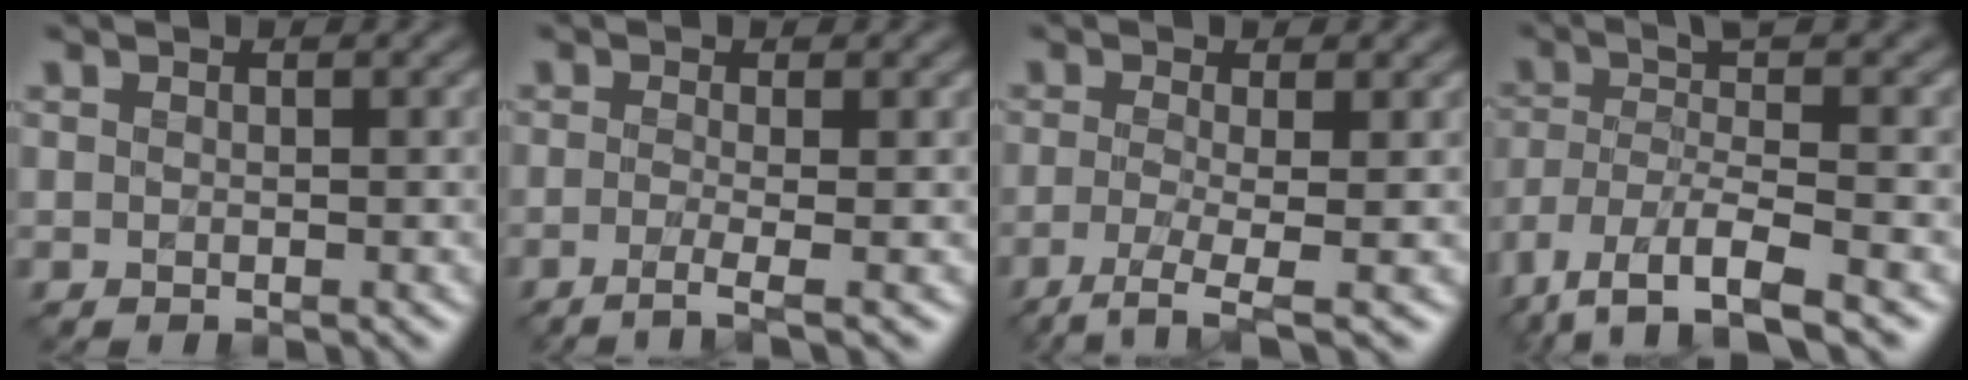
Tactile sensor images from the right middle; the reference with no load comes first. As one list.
[{"total": 2.9, "force": [-1.2, 0.7, 2.5], "torque": [-0.036, -0.007, -0.032]}, {"total": 4.0, "force": [-1.6, 0.9, 3.6], "torque": [-0.065, -0.010, -0.040]}, {"total": 8.1, "force": [-4.4, 2.2, 6.5], "torque": [-0.131, -0.011, -0.083]}]